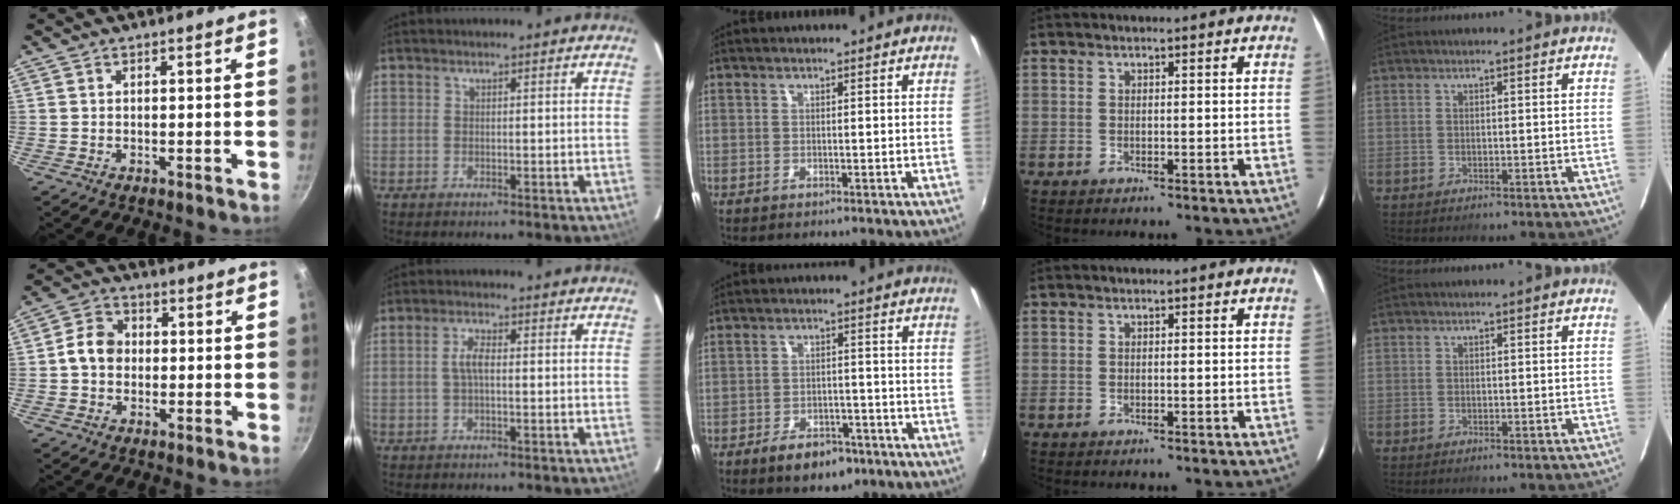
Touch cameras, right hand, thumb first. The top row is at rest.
{"thumb": {"total": 6.6, "force": [-0.2, 5.5, 3.6], "torque": [-0.037, 0.018, -0.017]}, "index": {"total": 2.8, "force": [-0.1, 0.9, 2.6], "torque": [-0.055, 0.006, -0.001]}, "middle": {"total": 7.6, "force": [-5.0, 4.2, 4.0], "torque": [-0.090, 0.001, -0.067]}}